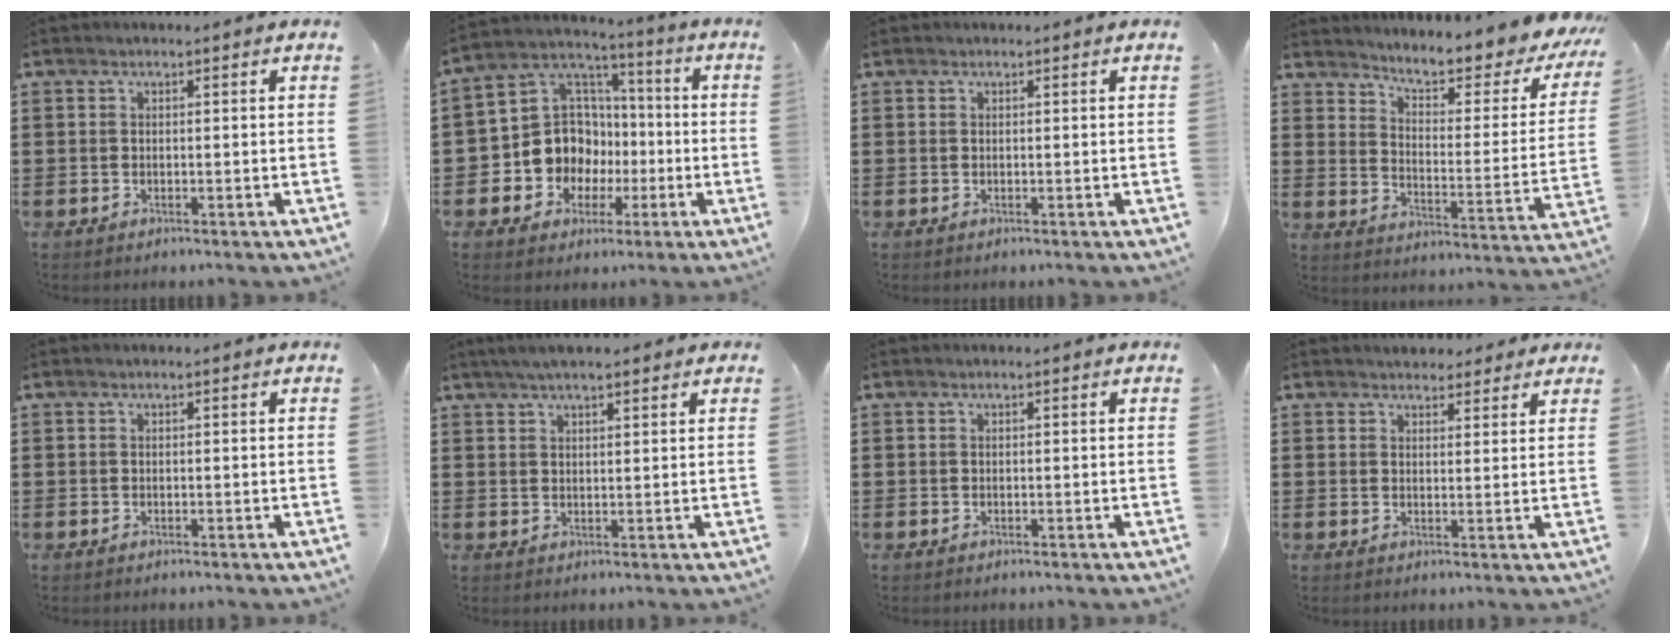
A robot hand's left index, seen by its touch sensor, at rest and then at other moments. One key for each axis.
{"total": 11.7, "fx": -2.3, "fy": 10.7, "fz": 4.0, "tx": -0.127, "ty": 0.006, "tz": -0.039}
{"total": 0.0}
{"total": 5.7, "fx": 5.1, "fy": 0.1, "fz": 2.6, "tx": -0.059, "ty": -0.048, "tz": 0.077}
{"total": 0.0}
{"total": 3.5, "fx": 2.7, "fy": 0.7, "fz": 2.1, "tx": -0.045, "ty": 0.007, "tz": 0.050}
{"total": 0.0}
{"total": 2.7, "fx": 2.5, "fy": 1.0, "fz": 0.1, "tx": -0.001, "ty": -0.005, "tz": 0.046}